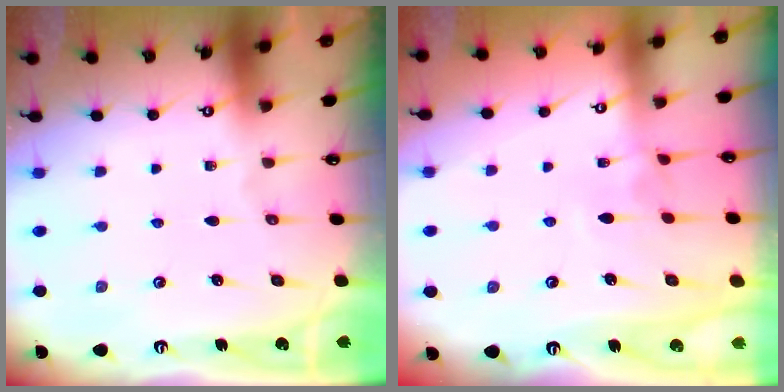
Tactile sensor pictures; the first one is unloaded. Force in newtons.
{"total": 3.9, "press": 3.9, "slide": 0.1}